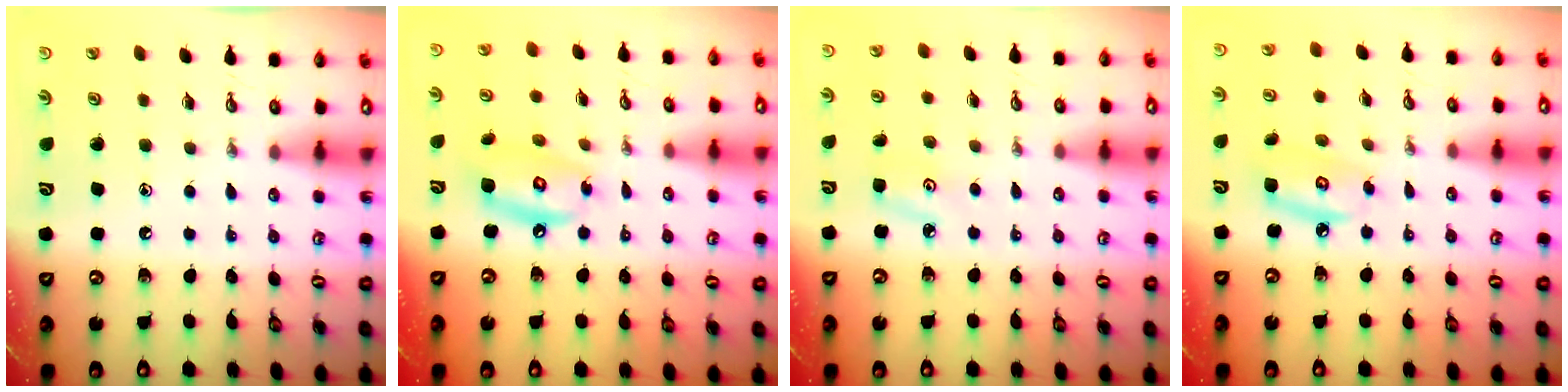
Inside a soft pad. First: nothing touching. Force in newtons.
{"total": 11.5, "press": 11.5, "slide": 1.0}
{"total": 3.6, "press": 3.6, "slide": 0.5}
{"total": 5.8, "press": 5.8, "slide": 0.4}